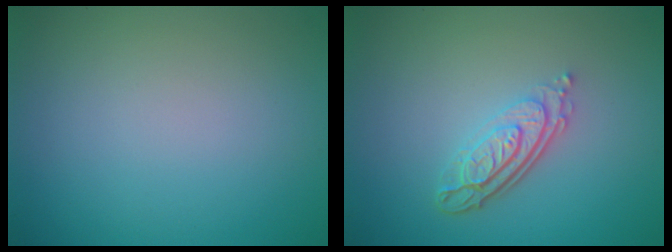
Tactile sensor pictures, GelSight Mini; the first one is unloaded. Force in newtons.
{"total": 4.0, "press": 2.8, "slide": 2.9}